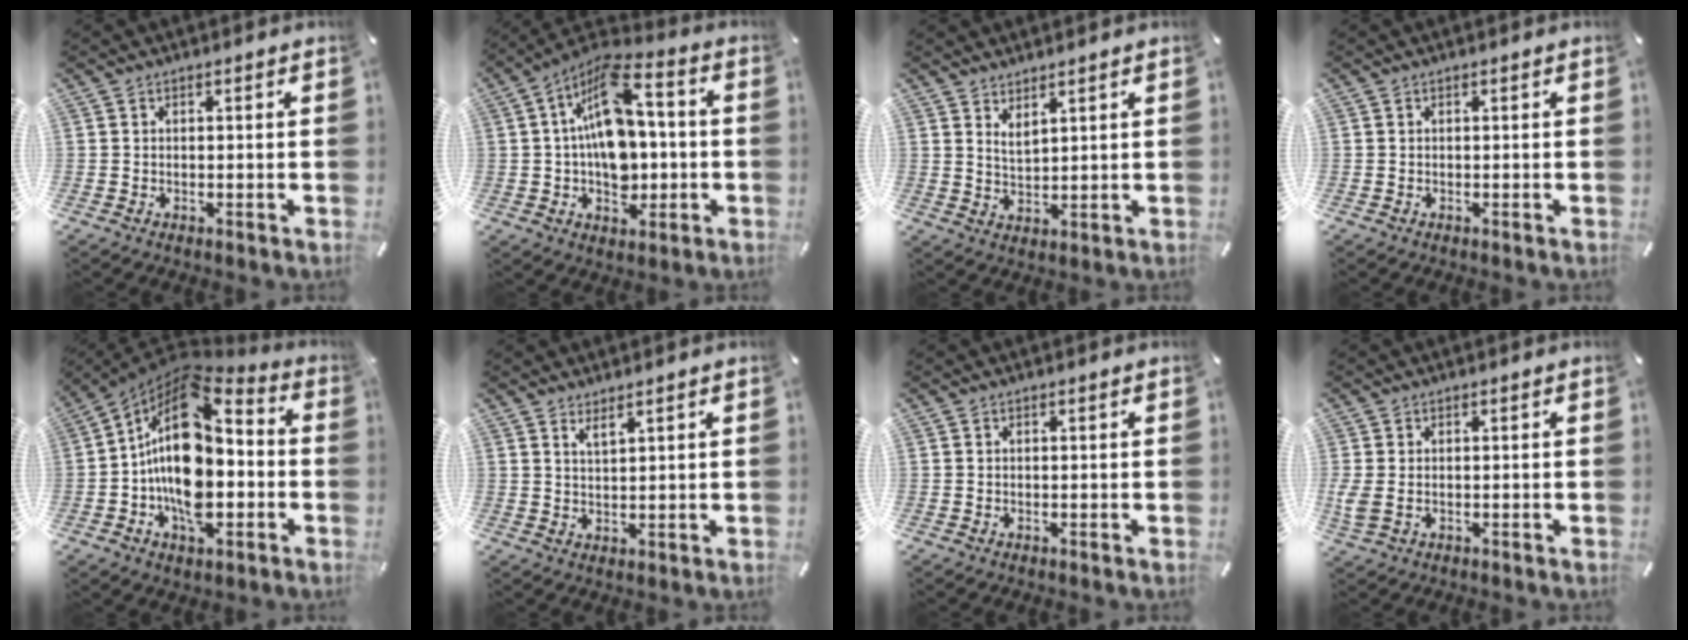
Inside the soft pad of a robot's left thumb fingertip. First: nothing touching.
{"total": 15.2, "force": [0.6, 10.3, 11.2], "torque": [-0.194, -0.005, 0.013]}
{"total": 3.1, "force": [2.8, 0.8, 1.0], "torque": [-0.023, -0.014, 0.053]}
{"total": 0.0}
{"total": 18.7, "force": [-2.0, 12.0, 14.2], "torque": [-0.254, -0.010, -0.033]}
{"total": 2.5, "force": [2.2, 0.5, 1.2], "torque": [-0.024, -0.007, 0.040]}
{"total": 0.0}
{"total": 2.9, "force": [0.0, 1.7, 2.3], "torque": [-0.056, -0.001, -0.002]}